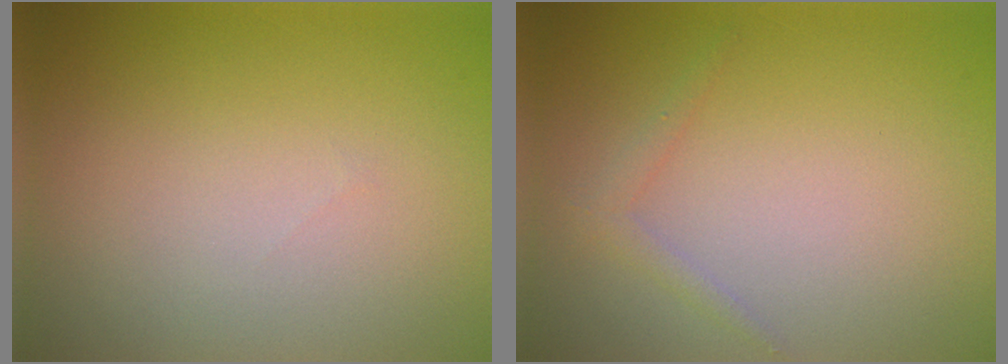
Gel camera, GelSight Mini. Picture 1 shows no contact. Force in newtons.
{"total": 1.1, "press": 1.1, "slide": 0.1}